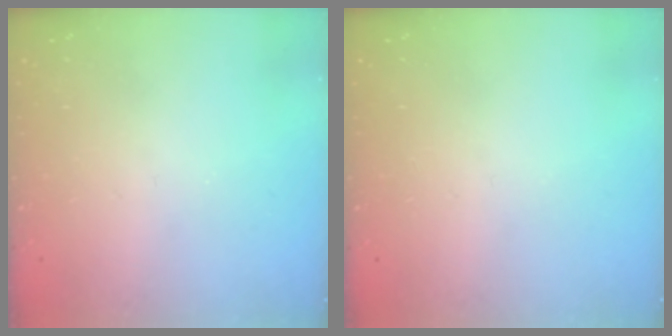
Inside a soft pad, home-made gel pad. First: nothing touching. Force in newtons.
{"total": 0.0}